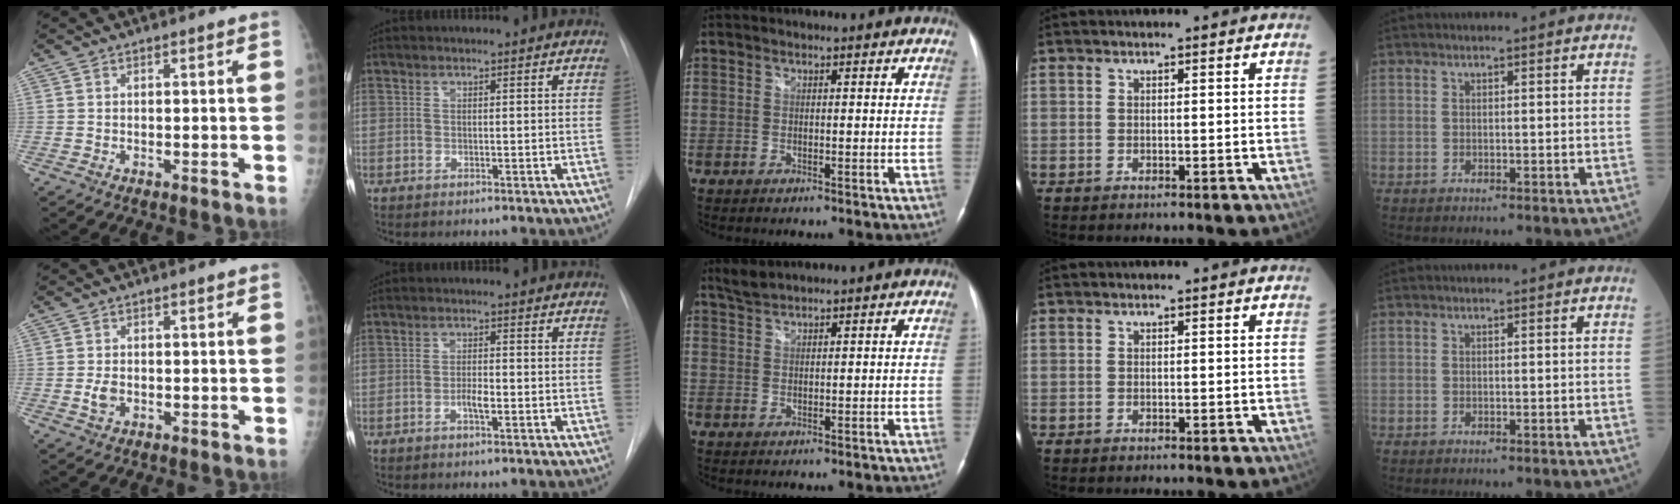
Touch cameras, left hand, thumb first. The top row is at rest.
{"thumb": {"total": 2.3, "force": [-0.4, 1.6, 1.7], "torque": [-0.031, 0.000, -0.007]}, "index": {"total": 2.0, "force": [-0.8, 0.4, 1.8], "torque": [-0.031, 0.002, -0.015]}, "middle": {"total": 1.9, "force": [1.9, -0.2, 0.4], "torque": [-0.011, 0.009, 0.043]}}